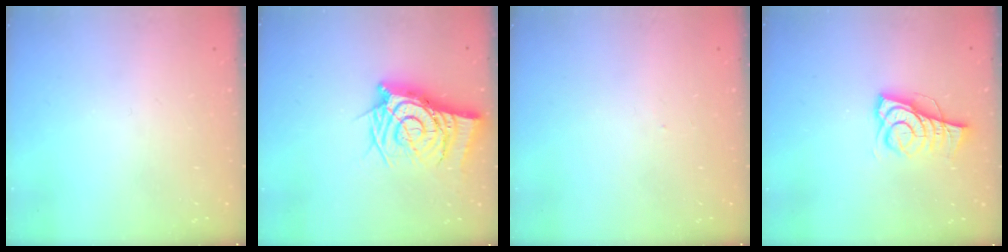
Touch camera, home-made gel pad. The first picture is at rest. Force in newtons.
{"total": 13.6, "press": 13.5, "slide": 1.5}
{"total": 2.1, "press": 2.1, "slide": 0.1}
{"total": 8.1, "press": 8.1, "slide": 0.3}